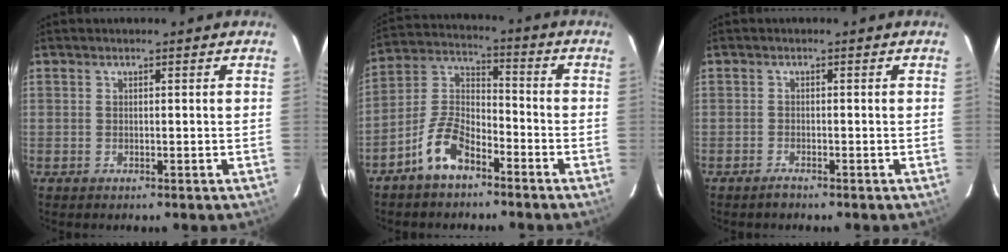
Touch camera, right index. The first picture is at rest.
{"total": 9.5, "force": [-6.1, 4.3, 5.8], "torque": [-0.128, 0.025, -0.117]}
{"total": 1.2, "force": [-1.1, 0.2, 0.4], "torque": [-0.009, -0.001, -0.023]}